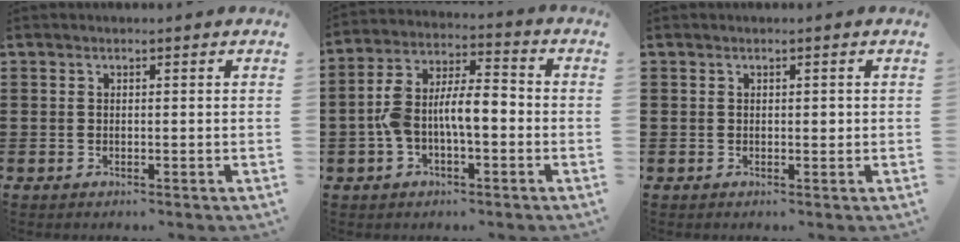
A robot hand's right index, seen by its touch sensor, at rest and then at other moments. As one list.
[{"total": 8.4, "force": [-1.8, 4.0, 7.1], "torque": [-0.151, 0.008, -0.038]}, {"total": 1.0, "force": [0.2, 0.6, 0.8], "torque": [-0.007, 0.001, 0.000]}]